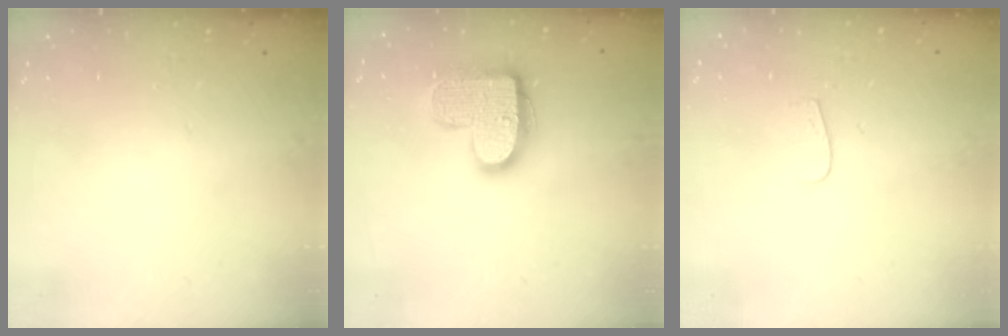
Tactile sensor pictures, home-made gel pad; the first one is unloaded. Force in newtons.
{"total": 15.5, "press": 15.5, "slide": 0.8}
{"total": 3.1, "press": 3.1, "slide": 0.2}